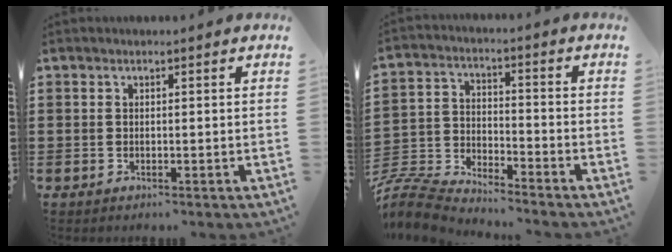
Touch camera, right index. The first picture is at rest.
{"total": 7.6, "force": [-7.5, 0.7, 1.0], "torque": [-0.047, 0.000, -0.158]}